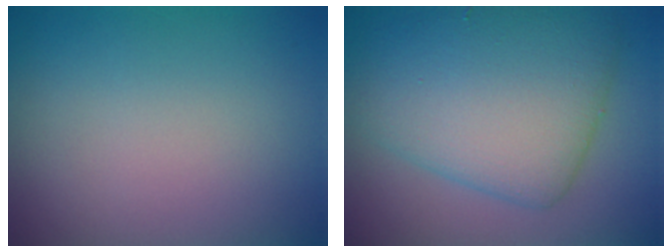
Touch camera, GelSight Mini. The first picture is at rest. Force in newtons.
{"total": 8.2, "press": 8.2, "slide": 0.0}